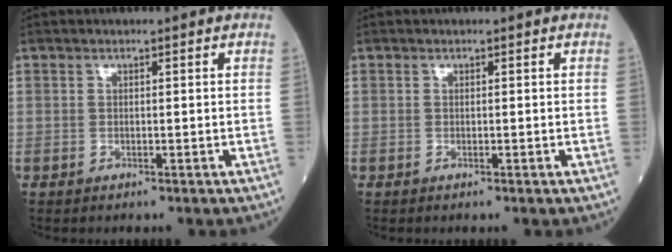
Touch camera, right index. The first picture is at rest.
{"total": 0.0}